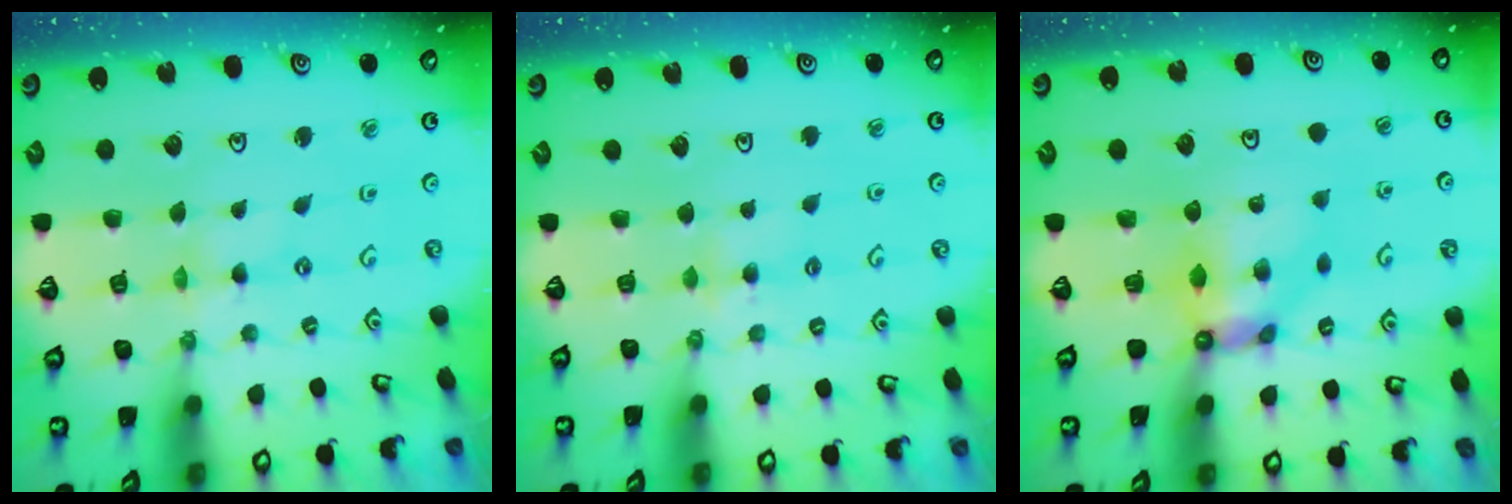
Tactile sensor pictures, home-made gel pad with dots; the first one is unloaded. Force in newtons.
{"total": 4.3, "press": 4.2, "slide": 0.6}
{"total": 6.5, "press": 6.5, "slide": 0.2}